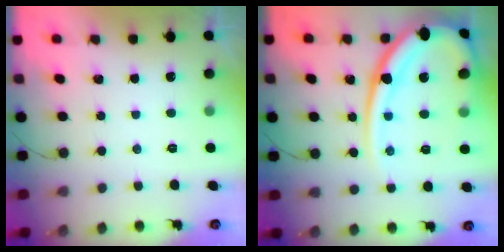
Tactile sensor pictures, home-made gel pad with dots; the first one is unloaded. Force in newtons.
{"total": 19.2, "press": 19.0, "slide": 2.7}